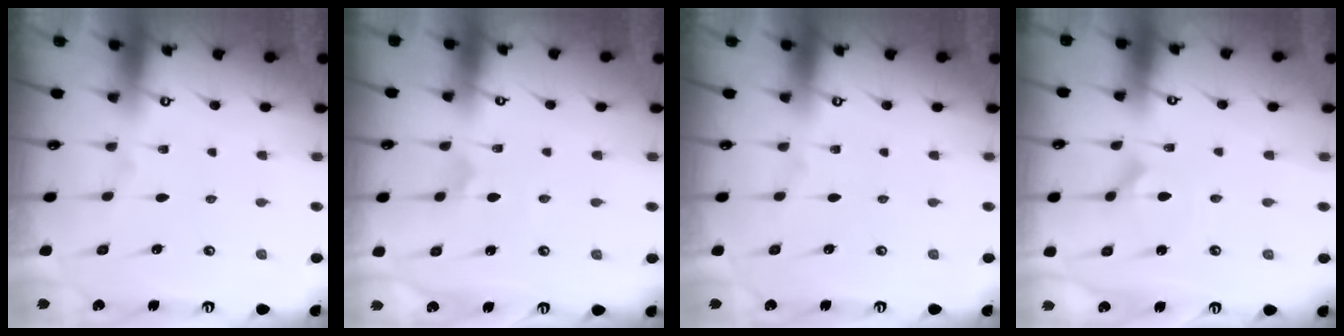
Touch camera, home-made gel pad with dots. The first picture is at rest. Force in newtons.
{"total": 2.5, "press": 2.5, "slide": 0.4}
{"total": 0.0}
{"total": 3.2, "press": 3.2, "slide": 0.3}